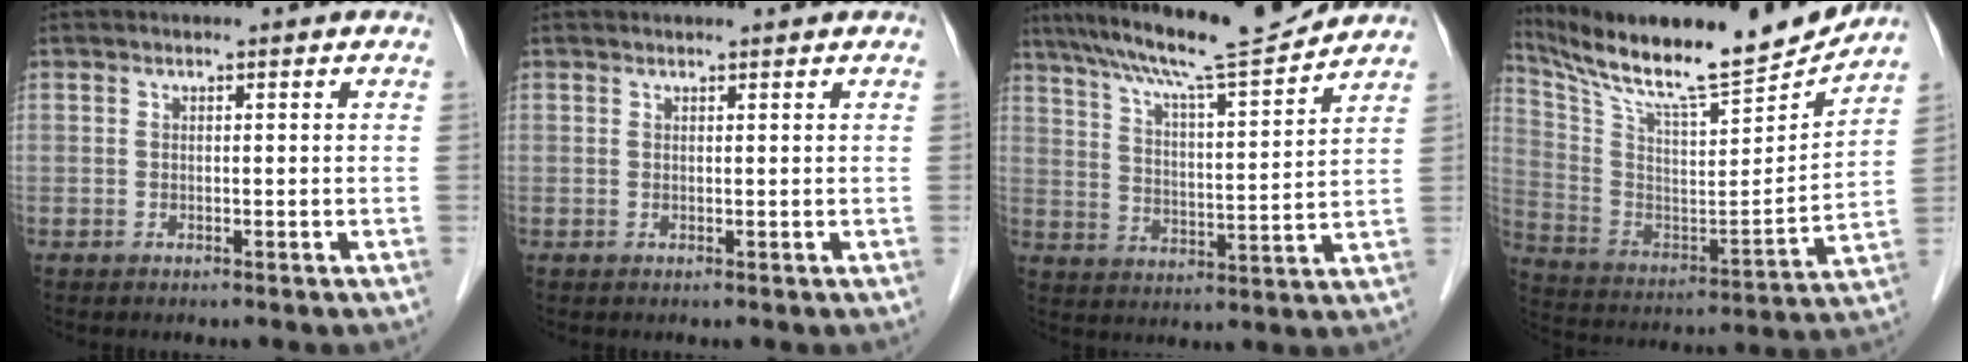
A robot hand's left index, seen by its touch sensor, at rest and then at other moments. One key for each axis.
{"total": 1.5, "fx": 1.5, "fy": 0.0, "fz": 0.2, "tx": -0.007, "ty": 0.011, "tz": 0.022}
{"total": 14.6, "fx": 13.0, "fy": -0.6, "fz": 6.6, "tx": -0.117, "ty": 0.003, "tz": 0.206}
{"total": 22.0, "fx": 20.0, "fy": 0.8, "fz": 9.3, "tx": -0.180, "ty": -0.035, "tz": 0.324}